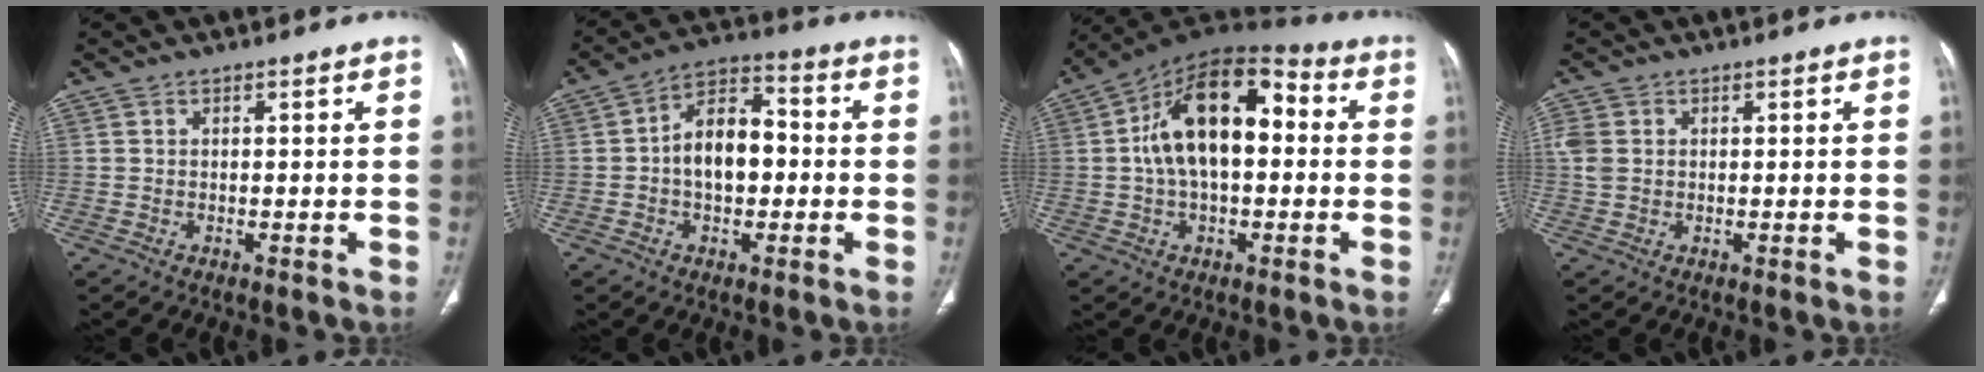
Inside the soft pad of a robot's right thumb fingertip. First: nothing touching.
{"total": 10.6, "force": [-0.7, 6.7, 8.2], "torque": [-0.115, 0.032, -0.023]}
{"total": 17.3, "force": [1.6, 9.6, 14.3], "torque": [-0.224, 0.041, 0.016]}
{"total": 3.2, "force": [0.5, 2.5, 1.9], "torque": [-0.049, 0.005, 0.013]}